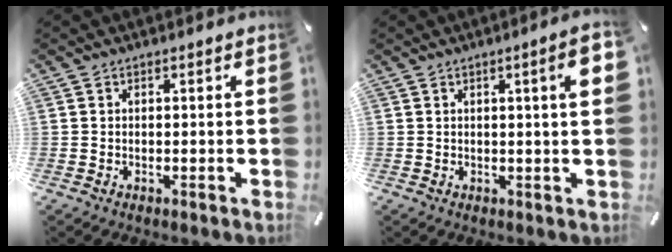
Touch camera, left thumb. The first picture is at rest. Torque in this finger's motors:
{"motor_torque": [0.55, 0.86, 0.35, -0.39, 0.18]}